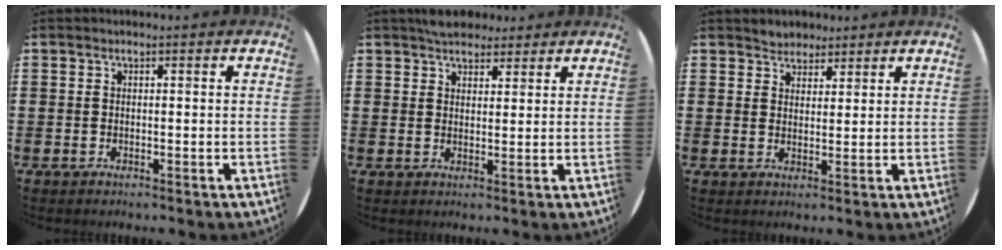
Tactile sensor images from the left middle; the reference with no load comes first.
{"total": 3.6, "force": [3.3, 1.5, 0.3], "torque": [-0.006, -0.004, 0.062]}
{"total": 2.7, "force": [2.4, 1.0, -0.3], "torque": [-0.001, 0.003, 0.048]}